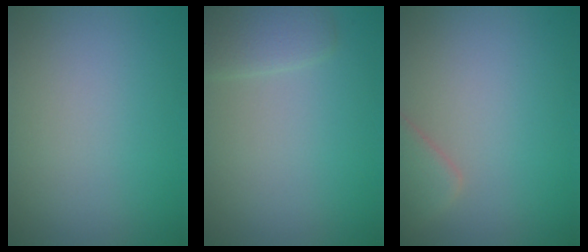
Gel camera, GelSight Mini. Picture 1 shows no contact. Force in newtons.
{"total": 2.1, "press": 2.0, "slide": 0.1}
{"total": 2.4, "press": 2.4, "slide": 0.2}